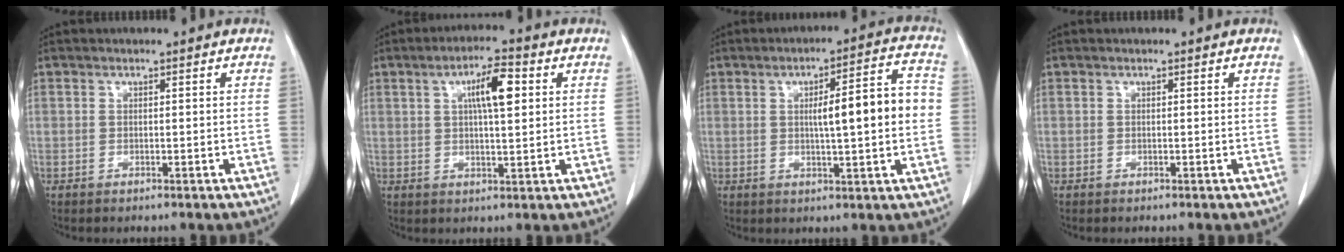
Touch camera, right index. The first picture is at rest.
{"total": 6.9, "force": [2.1, 1.4, 6.5], "torque": [-0.111, 0.009, 0.035]}
{"total": 10.3, "force": [0.4, 1.0, 10.2], "torque": [-0.144, 0.020, 0.008]}
{"total": 0.0}